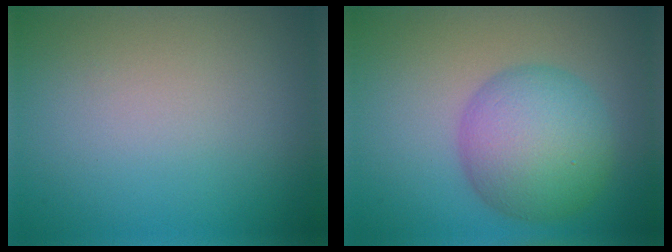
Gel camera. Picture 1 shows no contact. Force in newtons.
{"total": 7.4, "press": 7.4, "slide": 0.2}